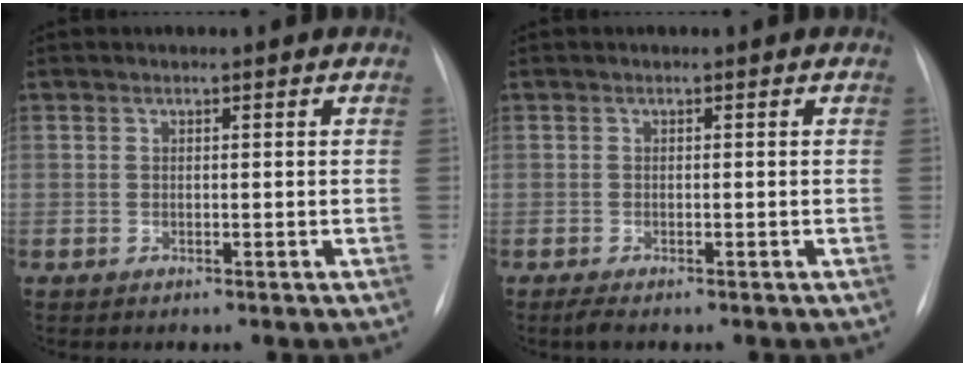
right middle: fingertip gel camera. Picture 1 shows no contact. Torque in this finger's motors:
{"motor_torque": [0.08, -0.11, 0.00, 0.00]}